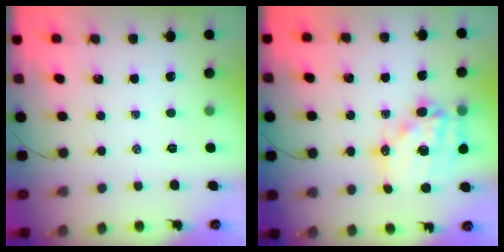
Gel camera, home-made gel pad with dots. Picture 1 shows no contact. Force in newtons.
{"total": 16.6, "press": 16.1, "slide": 4.1}